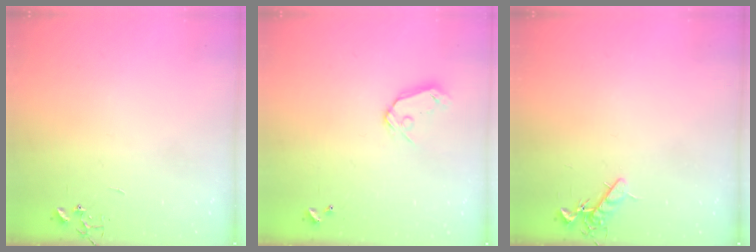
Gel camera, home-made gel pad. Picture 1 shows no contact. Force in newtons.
{"total": 8.0, "press": 8.0, "slide": 1.0}
{"total": 7.7, "press": 7.7, "slide": 1.1}